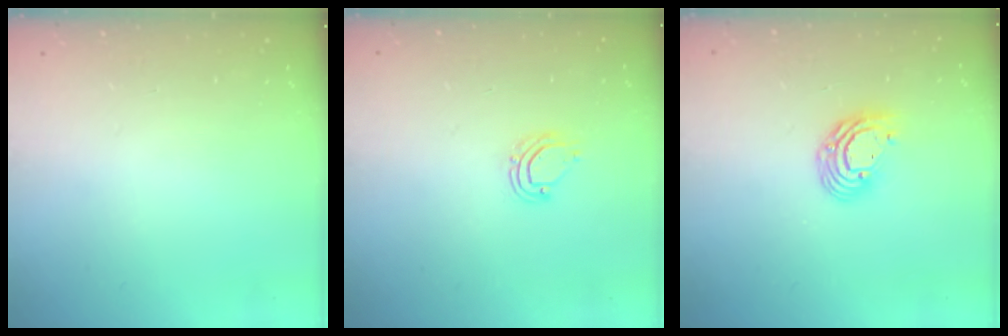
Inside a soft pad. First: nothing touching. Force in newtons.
{"total": 6.5, "press": 6.5, "slide": 1.1}
{"total": 8.7, "press": 8.6, "slide": 1.3}